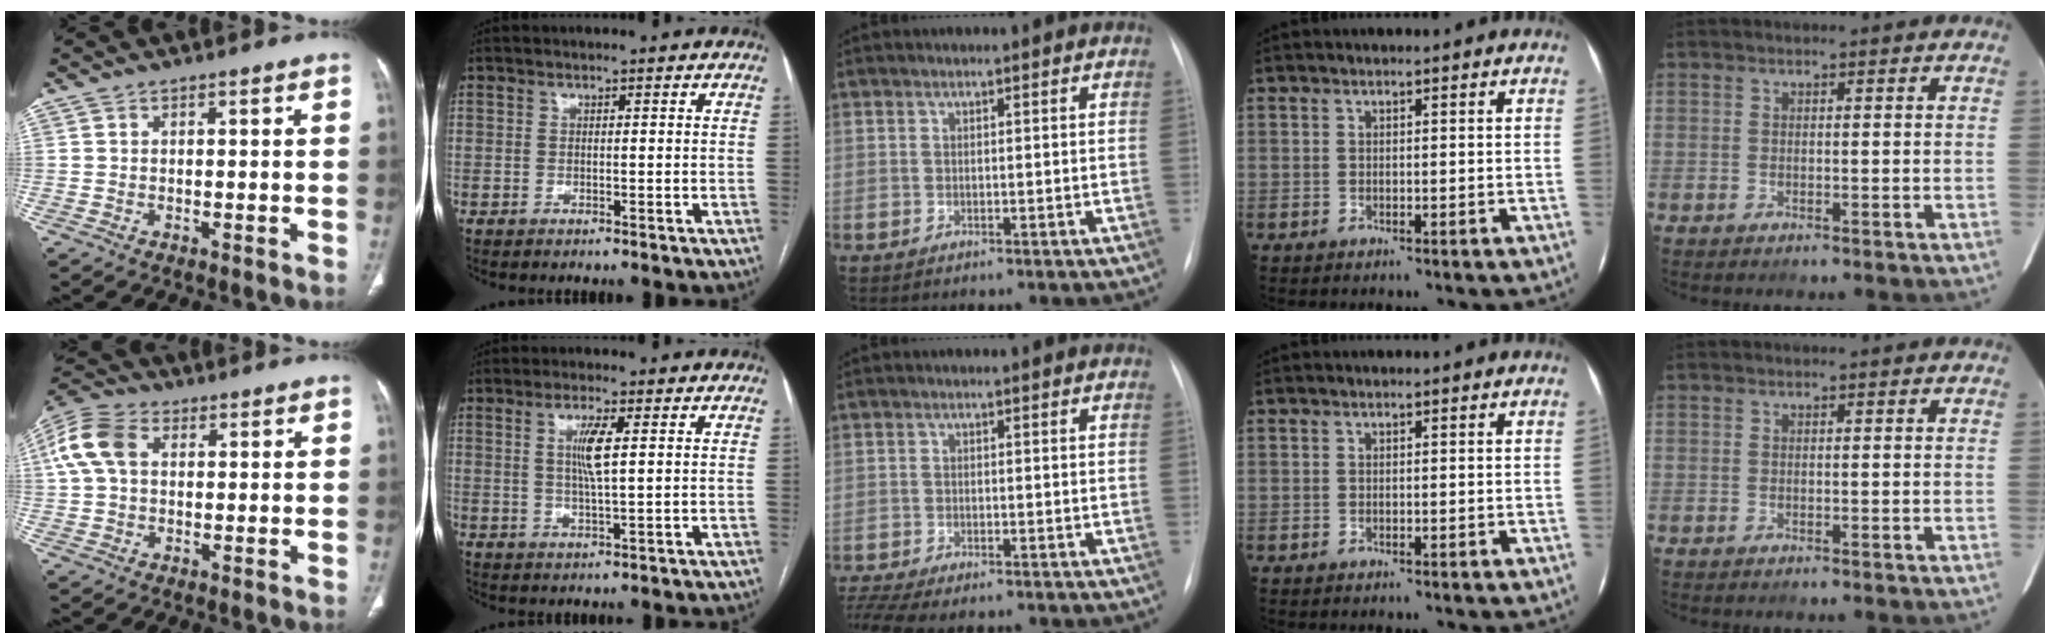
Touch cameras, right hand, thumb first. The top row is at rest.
{"thumb": {"total": 9.9, "force": [2.2, 6.8, 6.8], "torque": [-0.151, 0.027, 0.036]}, "index": {"total": 4.8, "force": [1.1, 0.2, 4.7], "torque": [-0.092, -0.003, 0.022]}, "middle": {"total": 8.1, "force": [-6.8, 2.1, 4.0], "torque": [-0.075, 0.001, -0.106]}}